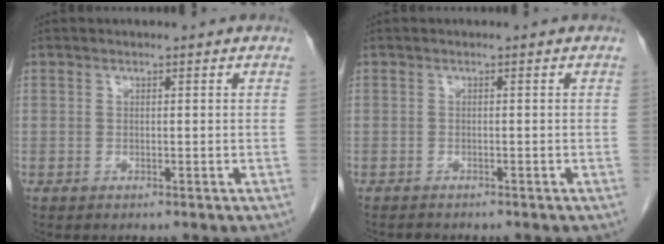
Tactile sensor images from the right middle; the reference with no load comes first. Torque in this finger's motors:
{"motor_torque": [-0.21, -0.12, -0.04, 0.00]}